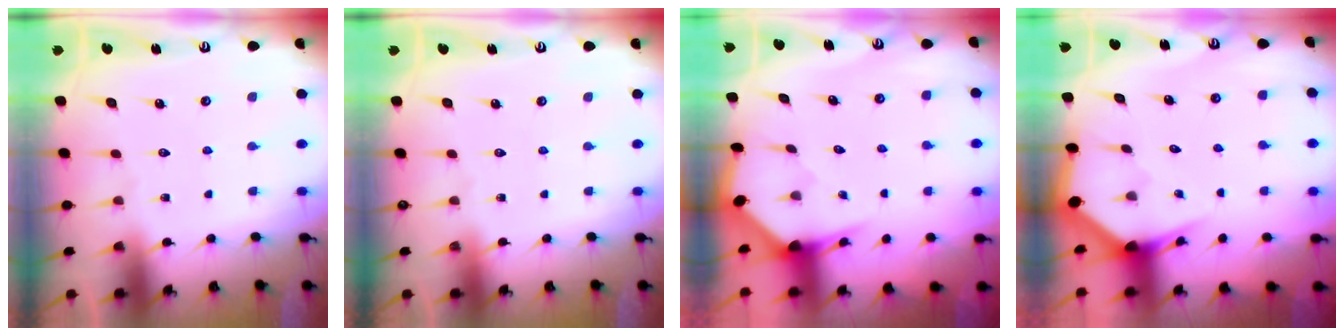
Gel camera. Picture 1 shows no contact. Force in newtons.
{"total": 0.0}
{"total": 3.2, "press": 3.2, "slide": 0.1}
{"total": 2.7, "press": 2.7, "slide": 0.1}